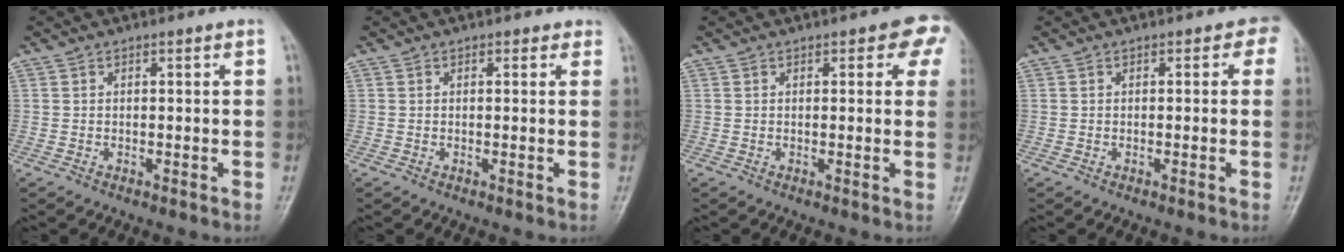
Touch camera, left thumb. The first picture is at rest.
{"total": 0.9, "force": [0.6, 0.7, 0.3], "torque": [0.018, -0.001, 0.003]}
{"total": 5.3, "force": [2.3, 2.4, 4.1], "torque": [-0.005, 0.000, 0.018]}
{"total": 1.8, "force": [0.3, 1.3, 1.2], "torque": [0.019, 0.007, -0.007]}